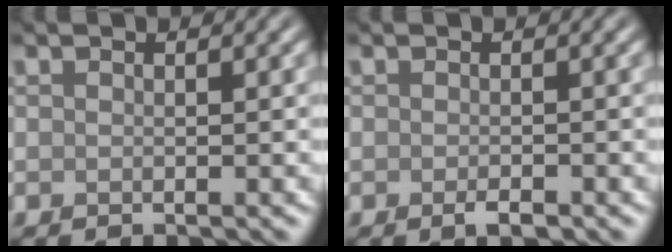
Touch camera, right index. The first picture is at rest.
{"total": 1.2, "force": [-0.7, 0.4, 0.9], "torque": [-0.017, -0.004, -0.010]}